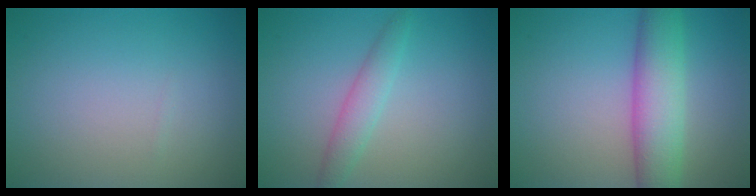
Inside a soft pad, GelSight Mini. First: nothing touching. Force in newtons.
{"total": 2.1, "press": 2.1, "slide": 0.0}
{"total": 6.0, "press": 6.0, "slide": 0.2}